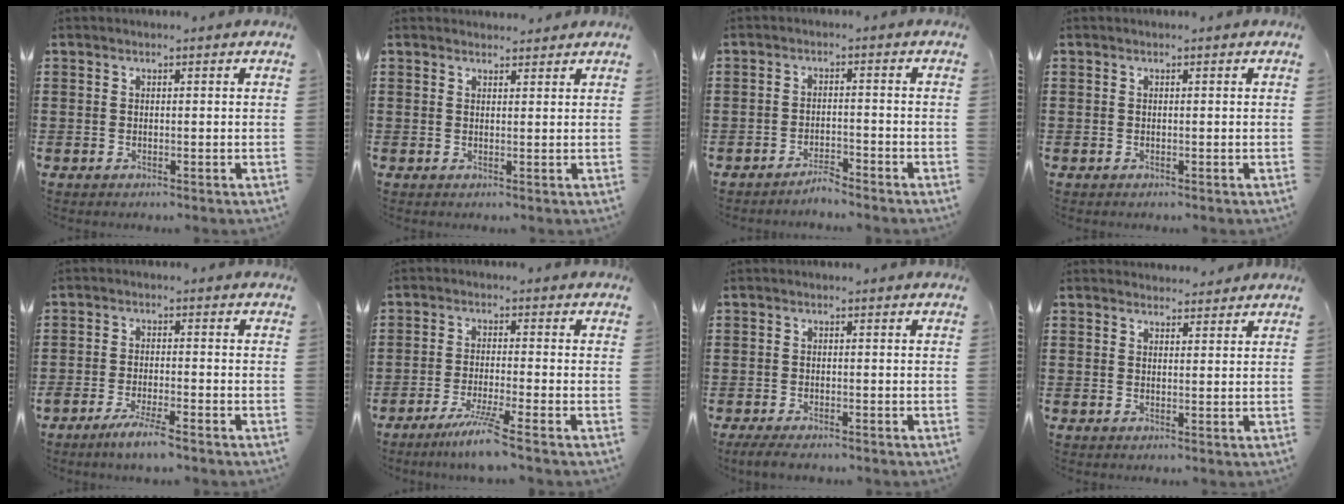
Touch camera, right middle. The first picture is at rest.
{"total": 1.5, "force": [1.5, 0.5, 0.1], "torque": [0.003, 0.000, 0.027]}
{"total": 2.3, "force": [-2.3, 0.1, 0.4], "torque": [-0.012, 0.003, -0.046]}
{"total": 0.0}
{"total": 3.8, "force": [-2.9, 0.0, 2.5], "torque": [-0.054, -0.009, -0.053]}
{"total": 5.1, "force": [-3.8, -0.6, 3.3], "torque": [-0.064, -0.015, -0.071]}
{"total": 1.8, "force": [-1.6, 0.2, 0.9], "torque": [-0.025, -0.004, -0.032]}
{"total": 2.0, "force": [2.0, 0.5, 0.0], "torque": [0.004, 0.001, 0.037]}